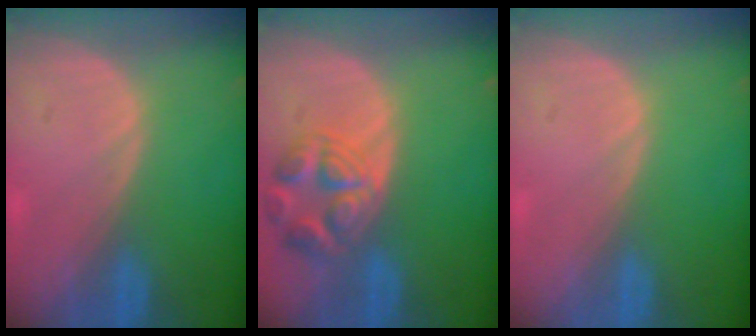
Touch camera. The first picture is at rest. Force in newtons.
{"total": 7.4, "press": 6.6, "slide": 3.4}
{"total": 0.0}